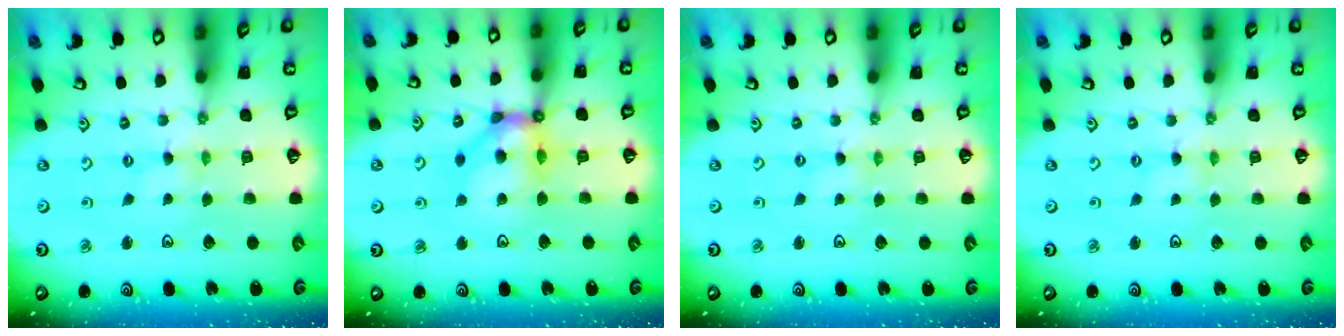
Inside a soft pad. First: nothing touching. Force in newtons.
{"total": 11.4, "press": 11.3, "slide": 1.8}
{"total": 0.0}
{"total": 0.0}